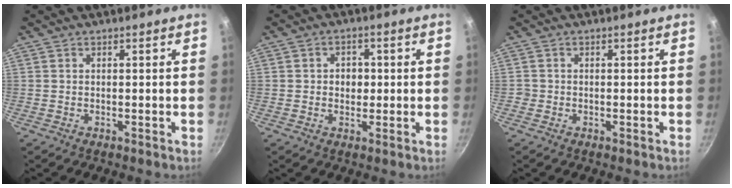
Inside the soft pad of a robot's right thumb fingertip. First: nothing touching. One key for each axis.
{"total": 3.8, "fx": 0.1, "fy": 3.2, "fz": 2.1, "tx": -0.010, "ty": 0.003, "tz": -0.002}
{"total": 1.0, "fx": -0.3, "fy": 0.9, "fz": 0.1, "tx": 0.000, "ty": 0.001, "tz": -0.007}